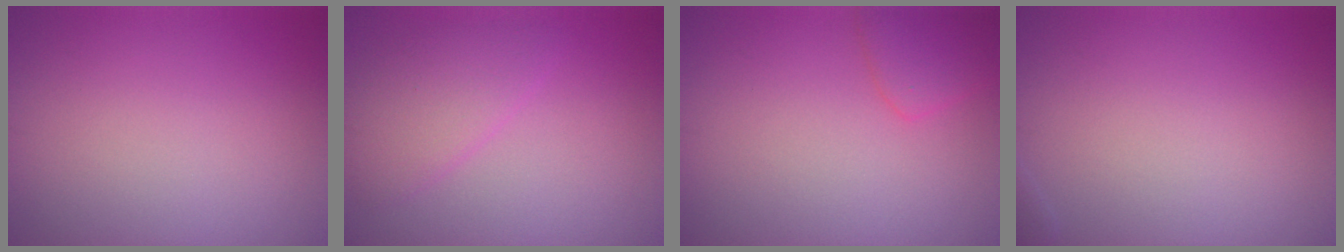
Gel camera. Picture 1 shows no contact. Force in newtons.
{"total": 3.0, "press": 3.0, "slide": 0.1}
{"total": 2.4, "press": 2.4, "slide": 0.2}
{"total": 0.5, "press": 0.5, "slide": 0.1}